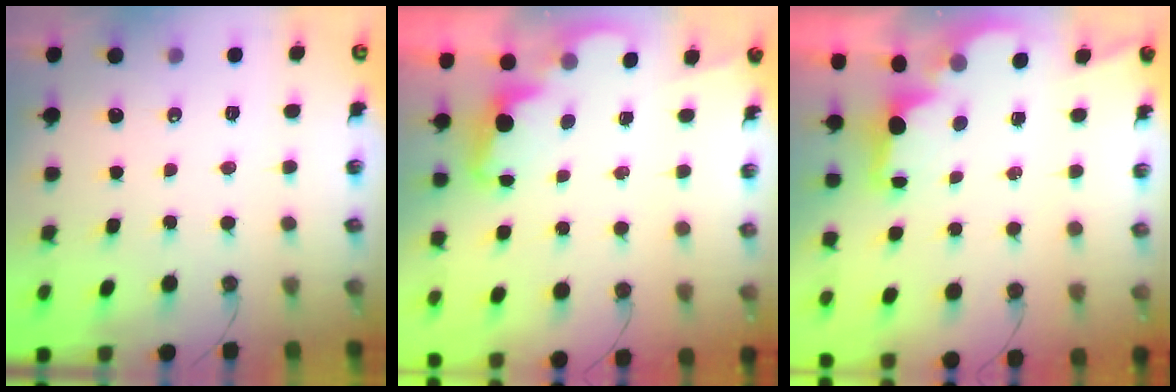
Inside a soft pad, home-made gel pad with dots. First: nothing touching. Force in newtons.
{"total": 2.4, "press": 2.3, "slide": 0.5}
{"total": 2.1, "press": 1.9, "slide": 0.8}